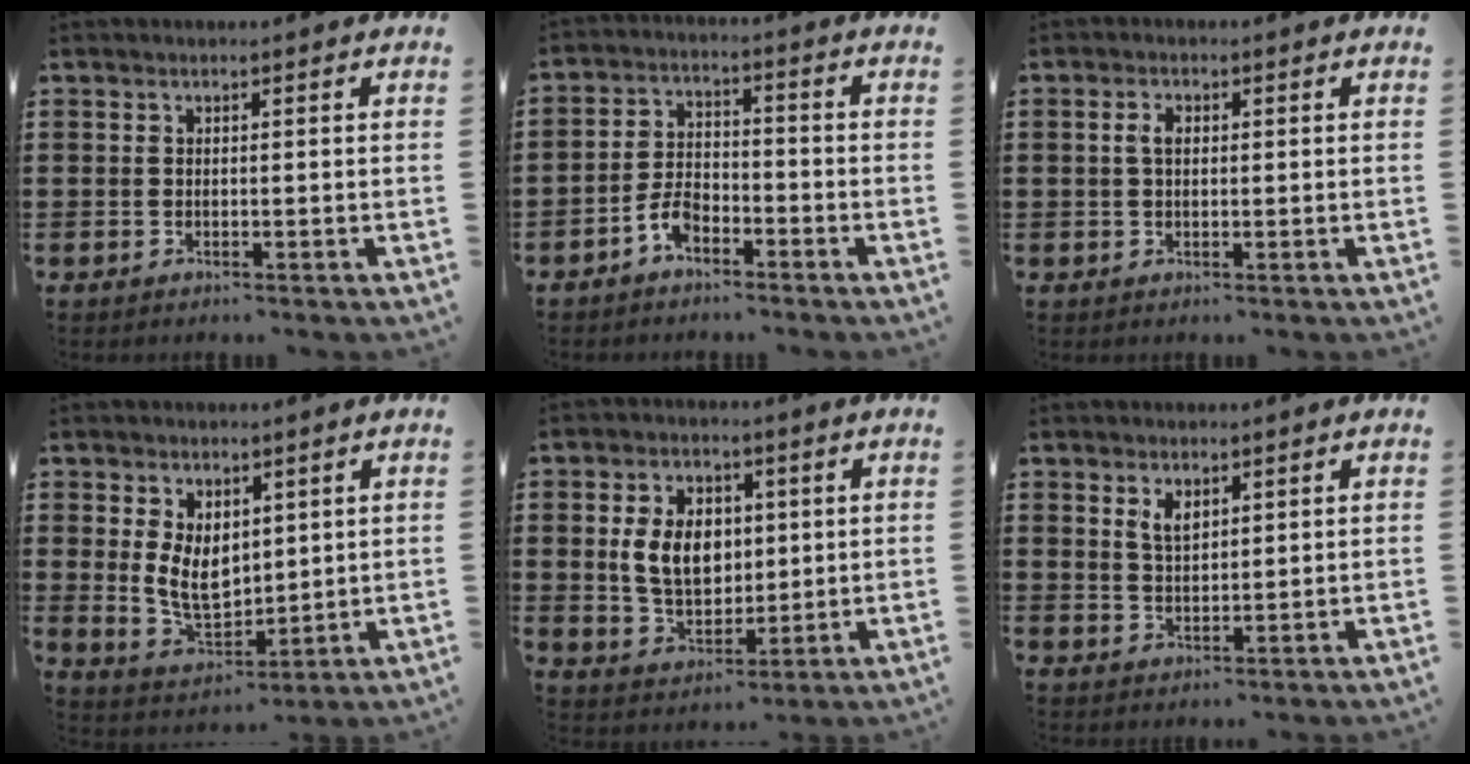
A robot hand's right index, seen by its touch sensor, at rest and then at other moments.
{"total": 4.7, "force": [-3.1, 2.5, 2.6], "torque": [-0.066, 0.005, -0.063]}
{"total": 2.2, "force": [0.3, 1.2, 1.8], "torque": [-0.039, 0.008, 0.005]}
{"total": 7.3, "force": [1.6, 5.0, 5.0], "torque": [-0.101, 0.001, 0.028]}
{"total": 8.4, "force": [1.3, 6.0, 5.7], "torque": [-0.123, 0.008, 0.019]}
{"total": 2.9, "force": [1.8, 1.5, 1.6], "torque": [-0.037, 0.004, 0.034]}